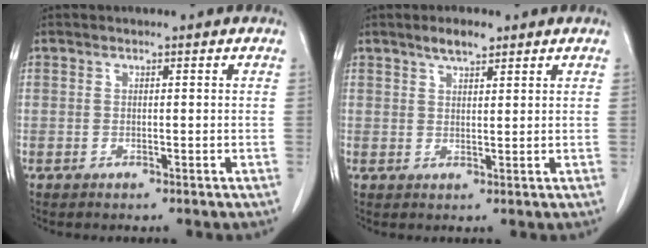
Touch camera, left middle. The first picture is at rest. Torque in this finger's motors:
{"motor_torque": [0.35, -0.24, -0.06, -0.01]}